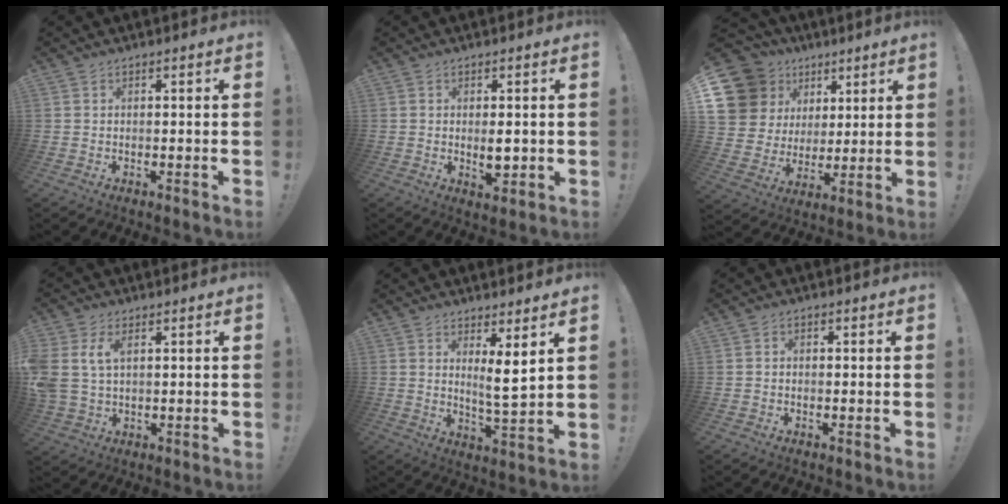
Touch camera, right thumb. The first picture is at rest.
{"total": 4.4, "force": [-0.2, 2.0, 3.9], "torque": [-0.055, -0.005, -0.006]}
{"total": 16.9, "force": [7.6, 13.6, 6.4], "torque": [-0.127, -0.036, 0.172]}
{"total": 6.9, "force": [2.5, 4.3, 4.8], "torque": [-0.109, -0.005, 0.043]}
{"total": 6.8, "force": [3.2, 0.3, 6.0], "torque": [-0.088, -0.029, 0.049]}
{"total": 0.9, "force": [-0.6, 0.6, 0.4], "torque": [-0.007, 0.005, -0.011]}